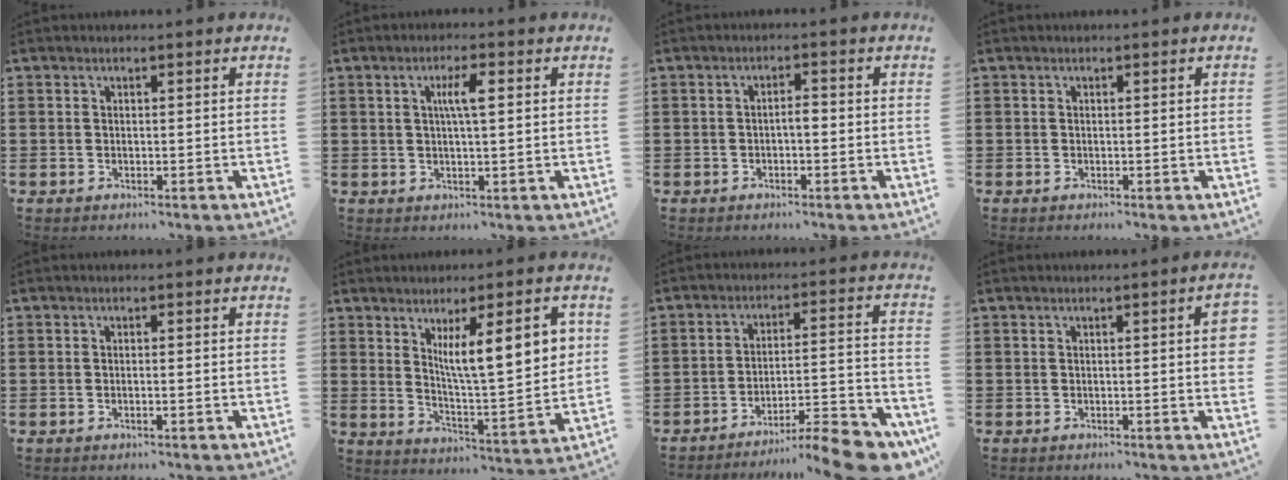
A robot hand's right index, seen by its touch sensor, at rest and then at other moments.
{"total": 3.8, "force": [0.8, 0.8, 3.6], "torque": [-0.073, 0.008, 0.010]}
{"total": 1.7, "force": [-0.6, 0.6, 1.5], "torque": [-0.029, 0.005, -0.013]}
{"total": 0.0}
{"total": 0.5, "force": [-0.3, 0.0, 0.4], "torque": [-0.007, -0.002, -0.006]}
{"total": 11.0, "force": [4.2, 2.4, 9.9], "torque": [-0.167, -0.007, 0.066]}
{"total": 9.7, "force": [-8.3, 0.9, 5.0], "torque": [-0.063, 0.019, -0.157]}
{"total": 3.0, "force": [-0.2, 0.3, 3.0], "torque": [-0.040, -0.002, -0.006]}